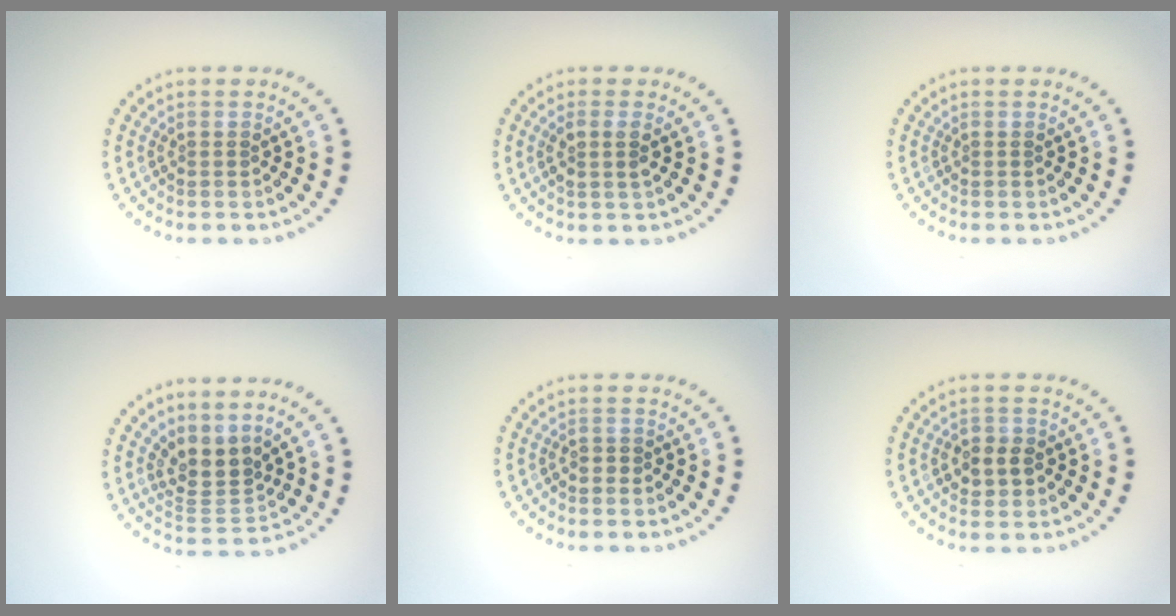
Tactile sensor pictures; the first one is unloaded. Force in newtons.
{"total": 1.7, "press": 1.5, "slide": 0.8}
{"total": 0.0}
{"total": 3.2, "press": 2.4, "slide": 2.1}
{"total": 0.5, "press": 0.3, "slide": 0.4}
{"total": 2.4, "press": 2.3, "slide": 0.7}